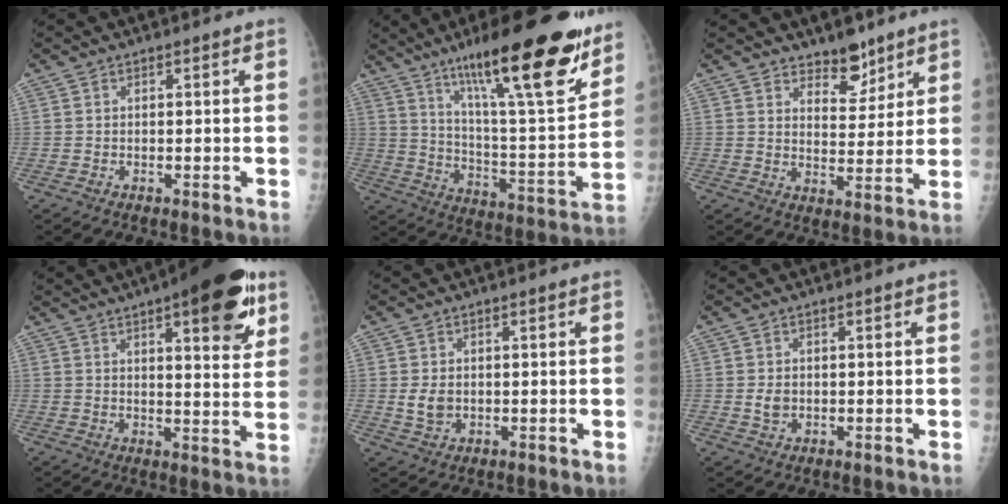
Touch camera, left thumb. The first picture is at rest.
{"total": 25.8, "force": [16.4, 5.0, 19.2], "torque": [-0.276, -0.070, 0.266]}
{"total": 6.6, "force": [5.2, 3.2, 2.6], "torque": [-0.010, -0.041, 0.085]}
{"total": 16.8, "force": [8.7, 5.2, 13.4], "torque": [-0.149, -0.031, 0.113]}
{"total": 3.3, "force": [0.2, 2.5, 2.1], "torque": [-0.034, -0.006, 0.010]}
{"total": 2.2, "force": [0.1, 1.7, 1.3], "torque": [-0.018, -0.002, 0.008]}